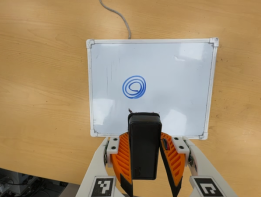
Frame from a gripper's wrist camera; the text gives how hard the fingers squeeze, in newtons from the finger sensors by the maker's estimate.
{"total": 6.7, "left": 5.0, "right": 8.3}